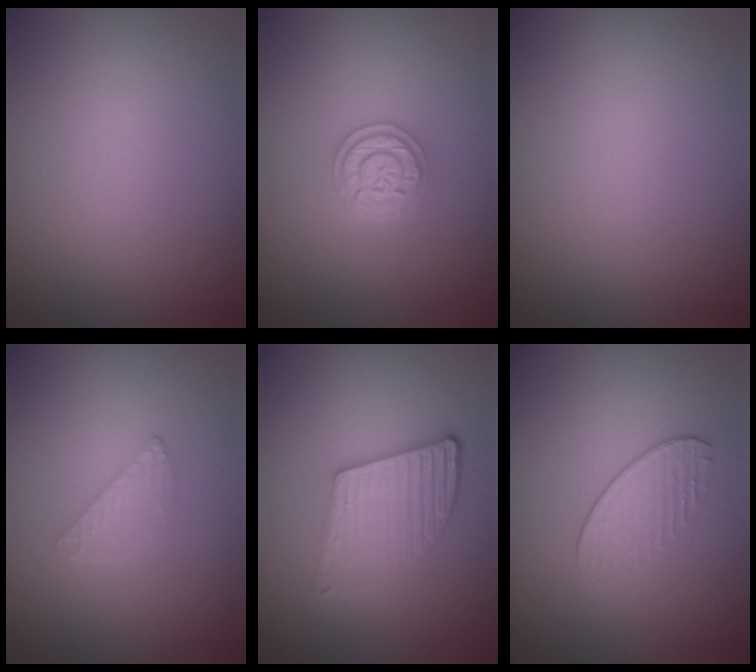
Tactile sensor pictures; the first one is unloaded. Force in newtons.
{"total": 2.3, "press": 2.3, "slide": 0.5}
{"total": 0.0}
{"total": 1.5, "press": 1.5, "slide": 0.2}
{"total": 4.5, "press": 3.5, "slide": 2.9}
{"total": 1.8, "press": 1.3, "slide": 1.1}